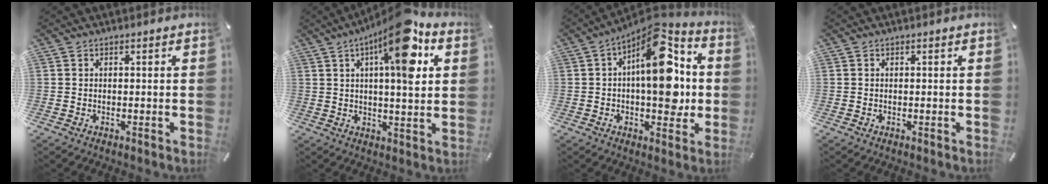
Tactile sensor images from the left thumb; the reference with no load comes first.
{"total": 16.3, "force": [7.4, 4.6, 13.8], "torque": [-0.212, -0.030, 0.113]}
{"total": 17.8, "force": [3.0, 9.0, 15.0], "torque": [-0.199, -0.028, 0.051]}
{"total": 0.0}